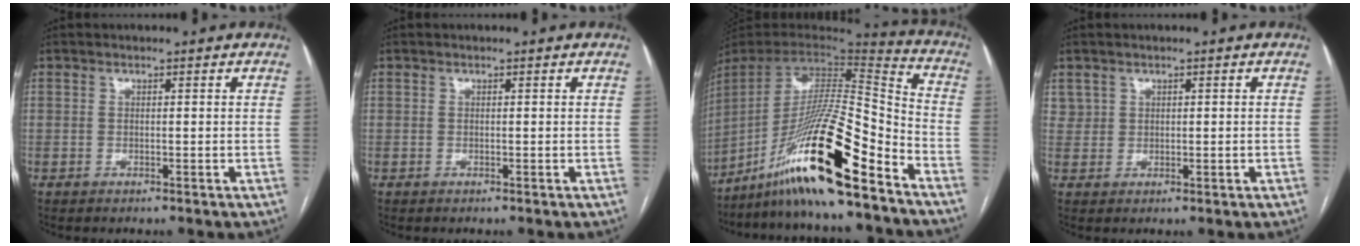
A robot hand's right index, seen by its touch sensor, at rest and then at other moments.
{"total": 0.0}
{"total": 22.4, "force": [-14.8, 0.8, 16.8], "torque": [-0.313, -0.009, -0.266]}
{"total": 1.6, "force": [0.9, 1.3, 0.2], "torque": [-0.002, 0.010, 0.021]}